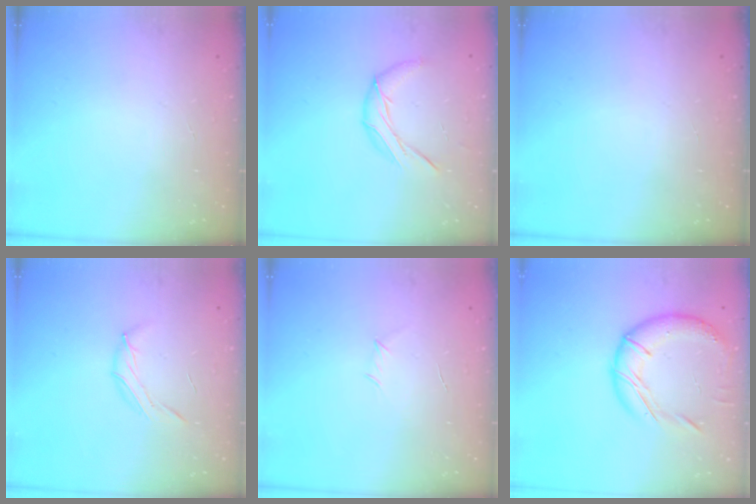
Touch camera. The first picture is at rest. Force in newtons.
{"total": 8.4, "press": 8.4, "slide": 0.3}
{"total": 0.0}
{"total": 6.8, "press": 6.8, "slide": 0.5}
{"total": 3.2, "press": 3.1, "slide": 0.8}
{"total": 15.8, "press": 15.7, "slide": 1.7}